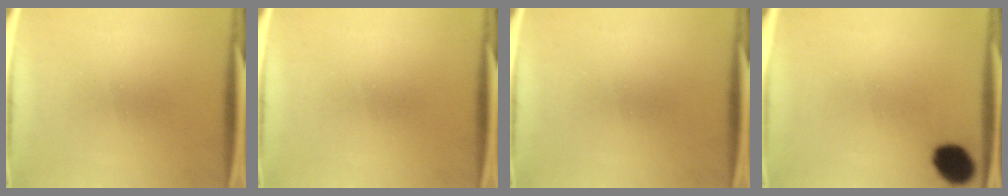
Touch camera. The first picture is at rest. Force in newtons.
{"total": 0.0}
{"total": 0.0}
{"total": 8.6}